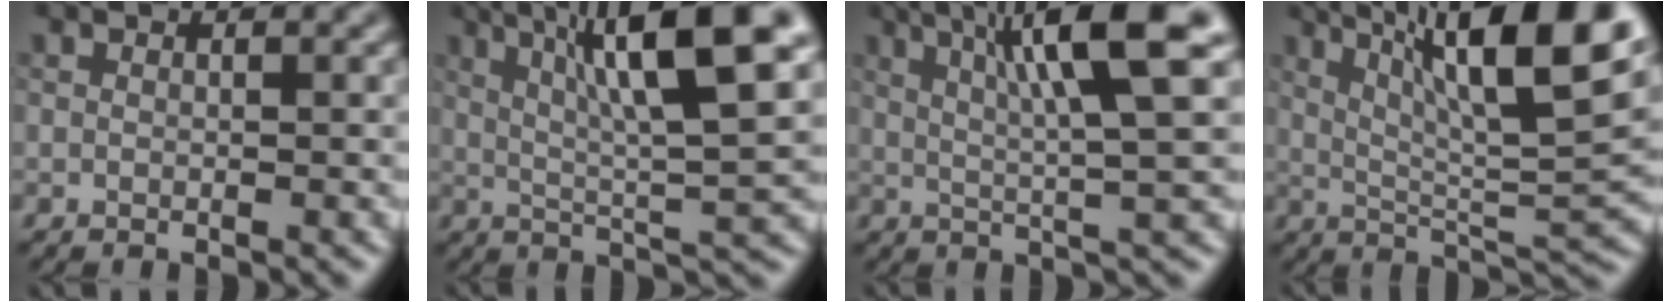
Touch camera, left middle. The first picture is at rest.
{"total": 11.6, "force": [4.7, 2.1, 10.4], "torque": [-0.148, 0.016, 0.075]}
{"total": 9.0, "force": [3.3, 1.2, 8.3], "torque": [-0.115, 0.015, 0.051]}
{"total": 13.1, "force": [5.9, 3.0, 11.3], "torque": [-0.170, 0.011, 0.100]}